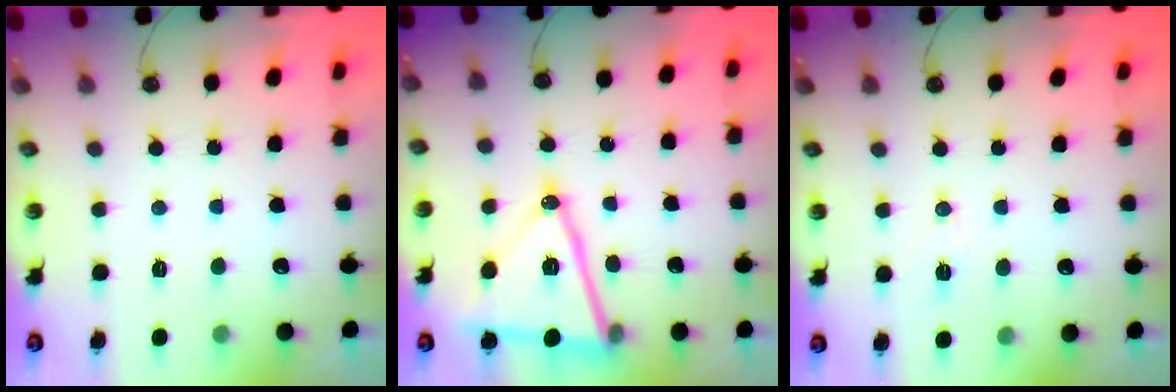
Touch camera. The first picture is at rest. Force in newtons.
{"total": 16.6, "press": 16.2, "slide": 3.7}
{"total": 6.9, "press": 5.1, "slide": 4.6}